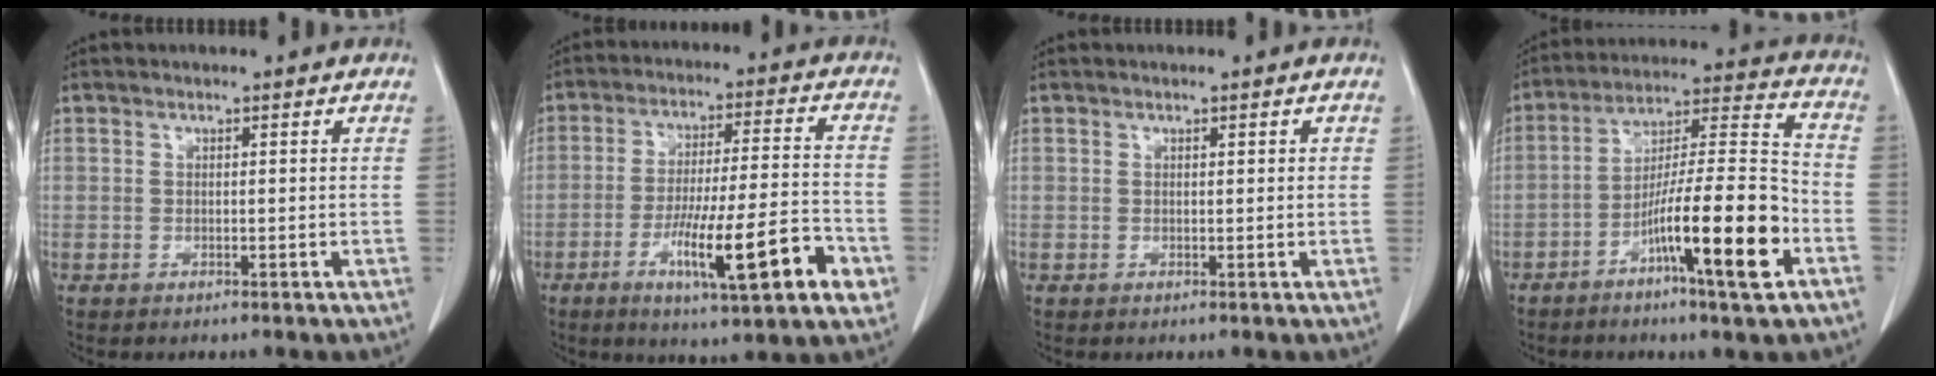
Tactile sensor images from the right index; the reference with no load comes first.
{"total": 16.2, "force": [-6.4, 1.5, 14.8], "torque": [-0.227, -0.003, -0.094]}
{"total": 0.6, "force": [0.2, 0.2, 0.5], "torque": [-0.008, 0.000, 0.002]}
{"total": 16.1, "force": [-7.0, 0.7, 14.5], "torque": [-0.248, -0.001, -0.118]}